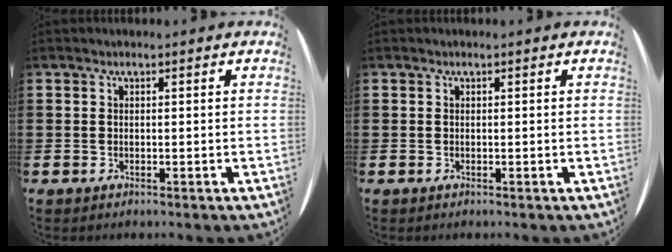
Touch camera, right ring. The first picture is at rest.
{"total": 0.0}